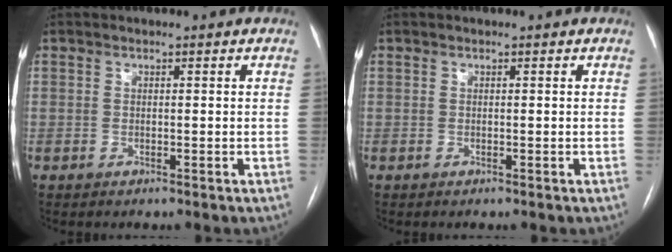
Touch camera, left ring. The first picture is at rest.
{"total": 0.0}